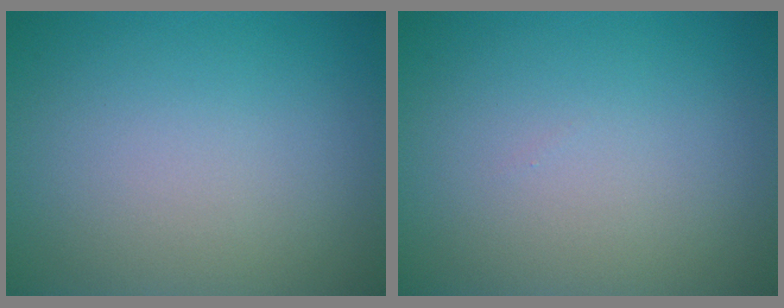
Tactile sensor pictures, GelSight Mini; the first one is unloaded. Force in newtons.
{"total": 0.0}